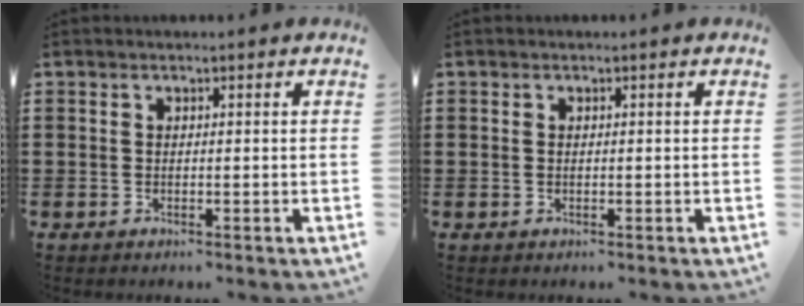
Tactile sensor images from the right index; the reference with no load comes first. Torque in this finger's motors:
{"motor_torque": [0.56, 1.58, 0.00, 0.01]}